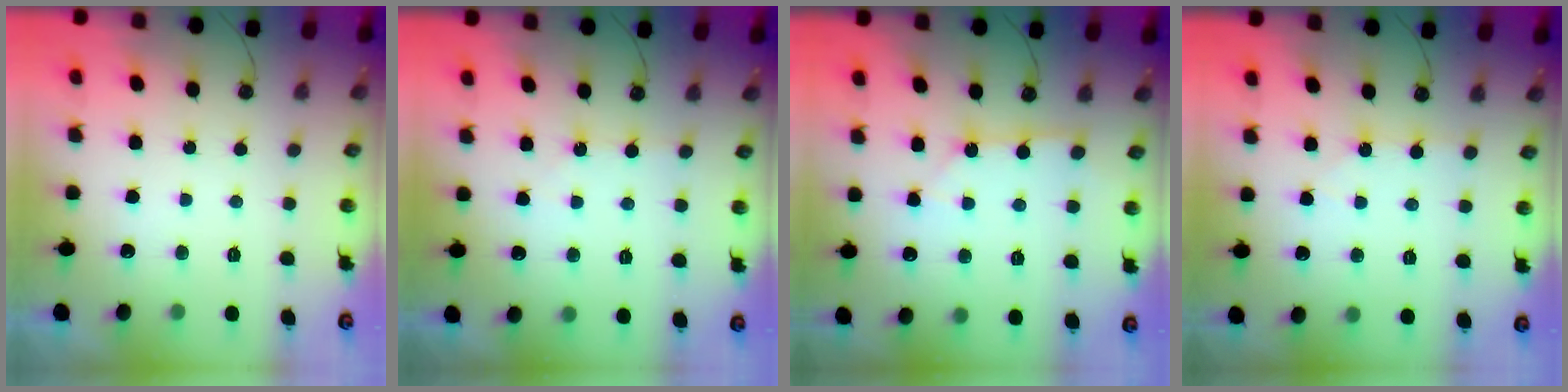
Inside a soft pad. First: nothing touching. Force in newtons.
{"total": 3.3, "press": 3.3, "slide": 0.4}
{"total": 4.6, "press": 4.5, "slide": 0.4}
{"total": 2.5, "press": 2.5, "slide": 0.5}